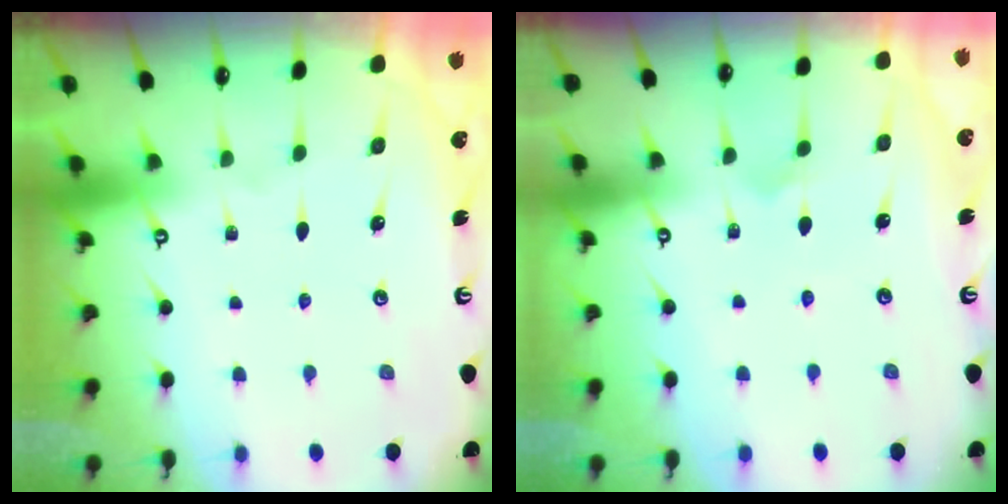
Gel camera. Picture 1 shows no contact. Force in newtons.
{"total": 3.6, "press": 3.5, "slide": 0.4}